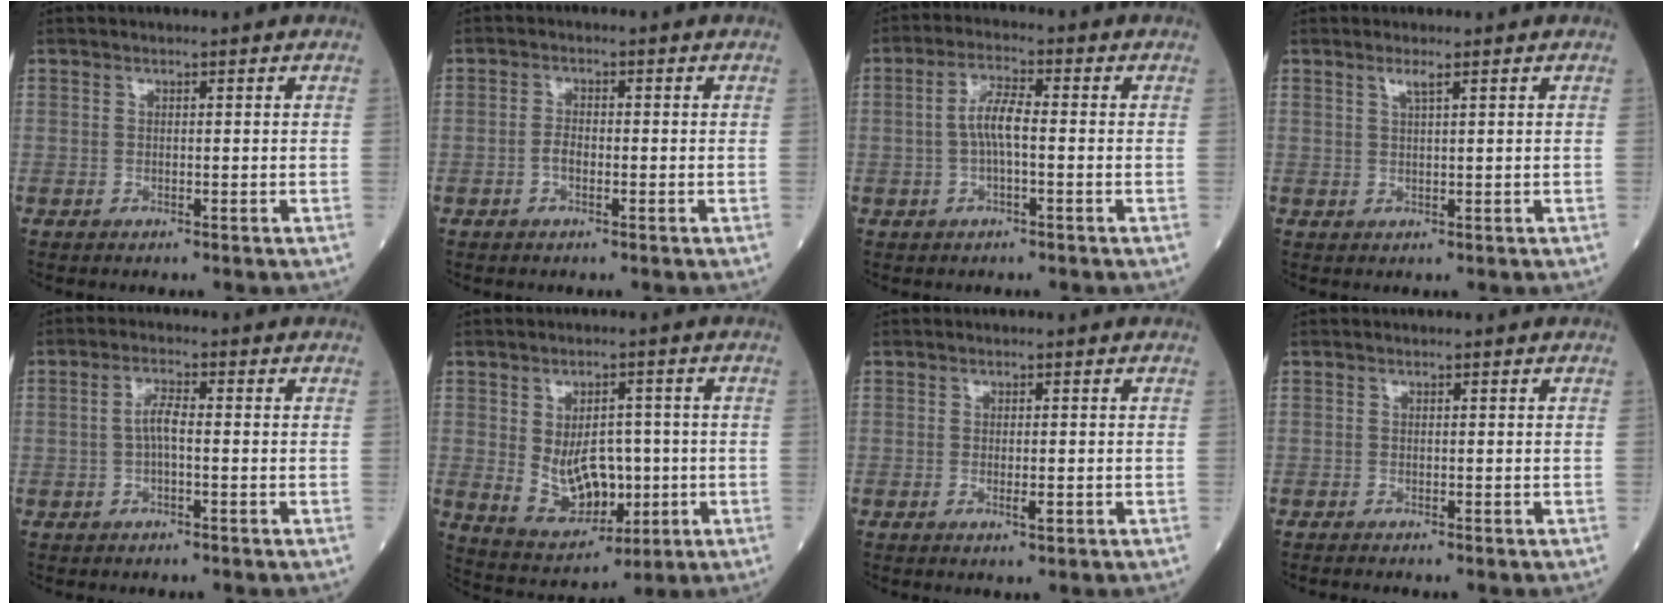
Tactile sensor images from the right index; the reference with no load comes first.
{"total": 1.8, "force": [-0.7, 0.9, 1.4], "torque": [-0.023, 0.005, -0.010]}
{"total": 4.6, "force": [-0.5, 0.9, 4.5], "torque": [-0.091, 0.011, -0.011]}
{"total": 1.4, "force": [0.9, -0.2, 1.1], "torque": [-0.025, 0.000, 0.018]}
{"total": 2.9, "force": [-0.5, 0.6, 2.8], "torque": [-0.052, 0.007, -0.010]}
{"total": 9.3, "force": [-0.5, 5.6, 7.4], "torque": [-0.125, 0.001, 0.008]}
{"total": 1.7, "force": [-0.6, 0.3, 1.6], "torque": [-0.026, -0.003, -0.009]}
{"total": 0.9, "force": [-0.8, -0.3, 0.3], "torque": [-0.011, -0.003, -0.013]}